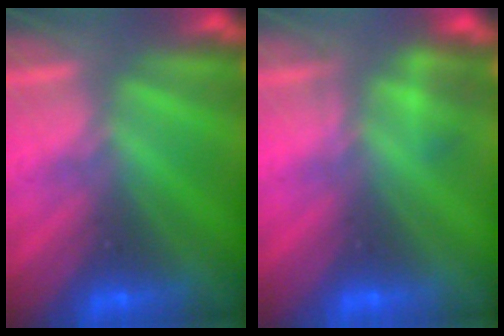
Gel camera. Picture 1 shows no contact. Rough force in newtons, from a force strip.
{"total": 2.2}